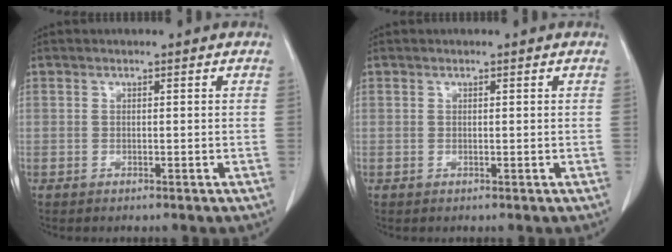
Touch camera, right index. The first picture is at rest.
{"total": 0.0}